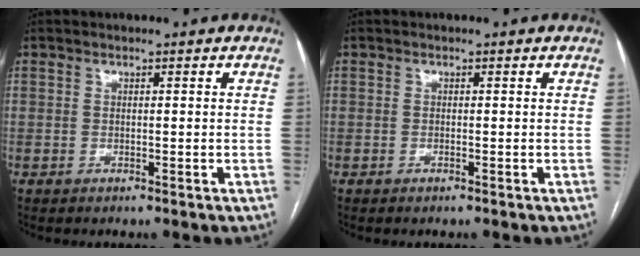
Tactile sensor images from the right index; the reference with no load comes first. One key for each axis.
{"total": 0.0}